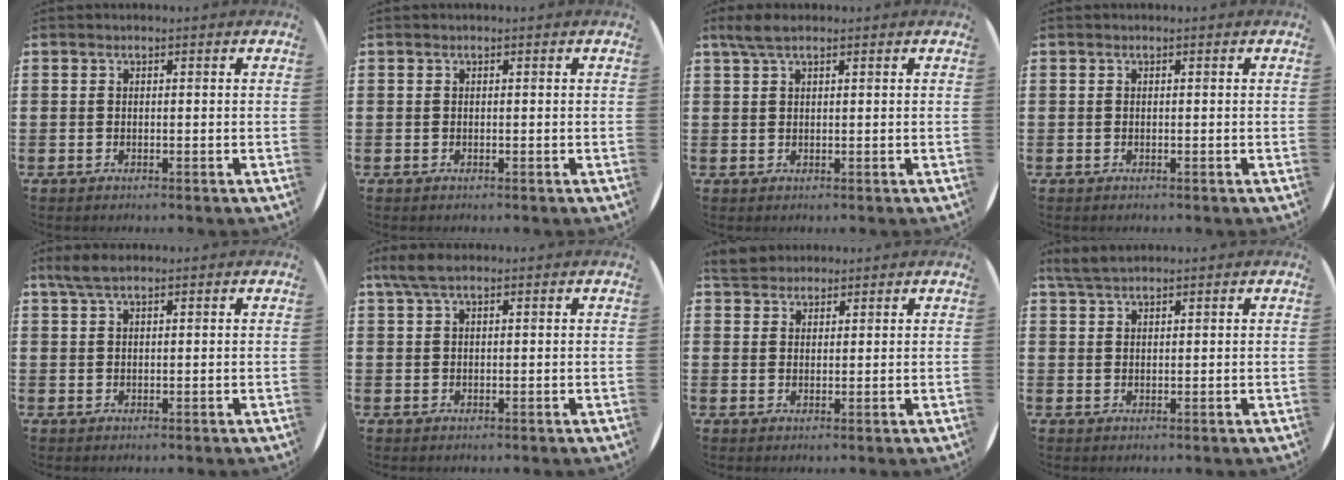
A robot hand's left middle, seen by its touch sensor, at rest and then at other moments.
{"total": 0.0}
{"total": 2.5, "force": [1.7, 0.6, 1.6], "torque": [-0.034, 0.004, 0.031]}
{"total": 0.0}
{"total": 2.6, "force": [1.9, 0.8, 1.7], "torque": [-0.035, 0.005, 0.034]}
{"total": 2.8, "force": [1.8, 0.9, 1.9], "torque": [-0.039, 0.006, 0.033]}
{"total": 3.4, "force": [3.2, 1.1, 0.3], "torque": [-0.014, 0.001, 0.064]}
{"total": 3.1, "force": [2.7, 0.7, 1.3], "torque": [-0.031, 0.004, 0.051]}